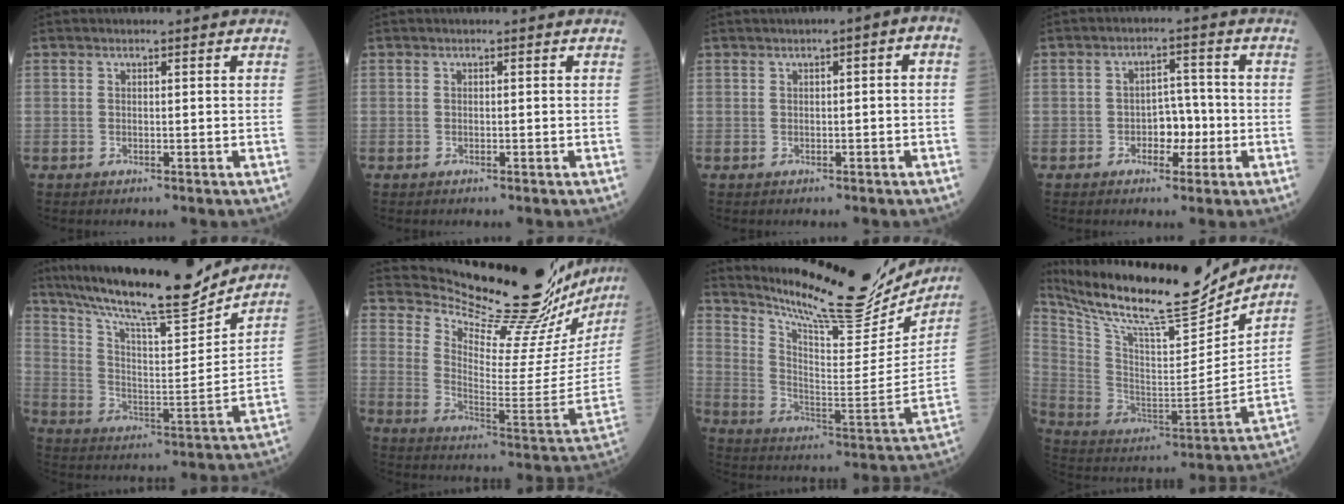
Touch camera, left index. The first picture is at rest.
{"total": 0.0}
{"total": 2.7, "force": [0.1, 0.5, 2.7], "torque": [-0.031, 0.011, -0.002]}
{"total": 4.4, "force": [-1.6, 2.6, 3.2], "torque": [-0.042, 0.008, -0.028]}
{"total": 20.3, "force": [18.1, 1.3, 9.1], "torque": [-0.169, -0.018, 0.288]}
{"total": 25.7, "force": [23.7, 1.0, 9.9], "torque": [-0.160, -0.127, 0.320]}
{"total": 23.2, "force": [21.0, 3.9, 9.0], "torque": [-0.156, -0.055, 0.302]}
{"total": 24.3, "force": [21.9, 3.1, 10.1], "torque": [-0.209, -0.046, 0.352]}